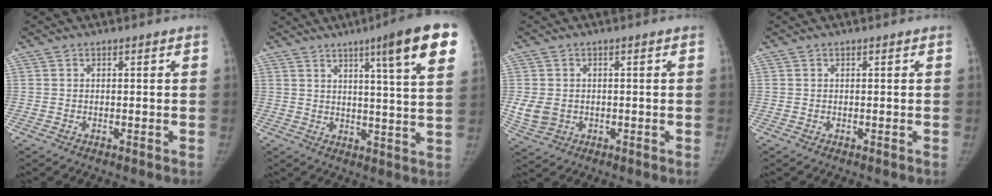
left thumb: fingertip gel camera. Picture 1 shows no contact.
{"total": 15.9, "force": [8.3, 1.3, 13.6], "torque": [-0.173, -0.034, 0.100]}
{"total": 5.0, "force": [-0.6, 4.2, 2.7], "torque": [-0.048, -0.002, 0.001]}
{"total": 0.0}